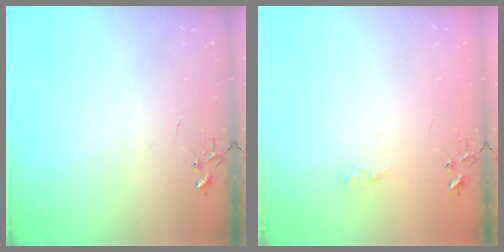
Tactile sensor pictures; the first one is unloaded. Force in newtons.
{"total": 5.5, "press": 5.4, "slide": 0.7}